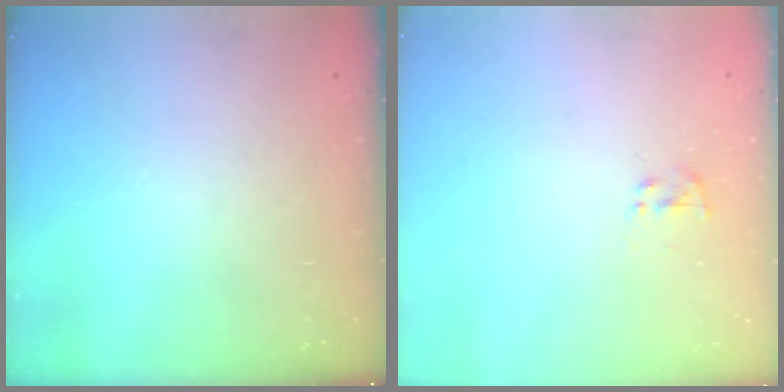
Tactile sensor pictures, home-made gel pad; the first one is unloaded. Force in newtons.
{"total": 1.5, "press": 1.3, "slide": 0.7}